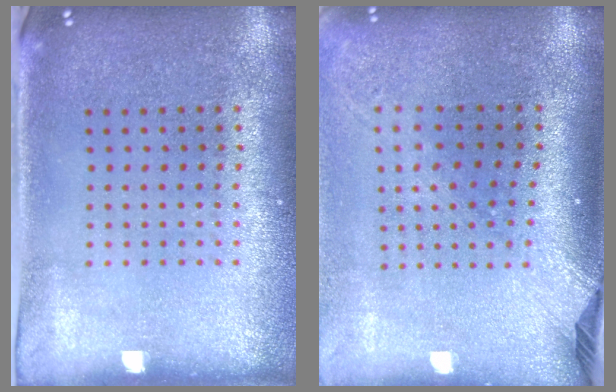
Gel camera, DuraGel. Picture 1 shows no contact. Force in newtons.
{"total": 2.3, "press": 1.7, "slide": 1.5}